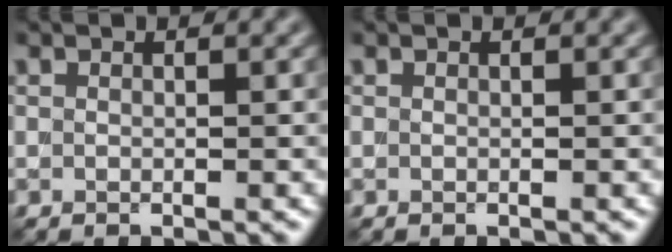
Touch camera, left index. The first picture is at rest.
{"total": 0.0}